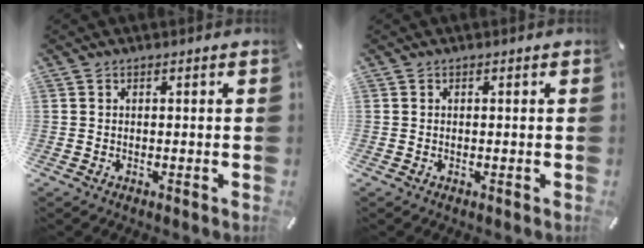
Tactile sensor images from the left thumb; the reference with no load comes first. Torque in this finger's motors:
{"motor_torque": [0.00, 0.00, -0.03, 0.04, 0.00]}